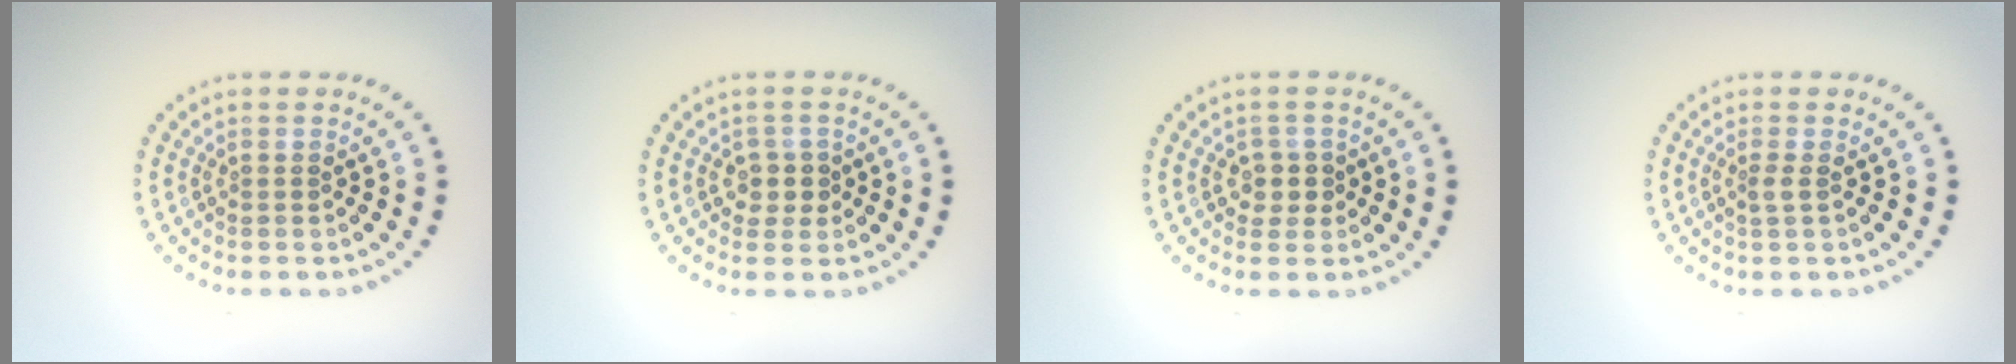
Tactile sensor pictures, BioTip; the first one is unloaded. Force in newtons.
{"total": 1.7, "press": 1.5, "slide": 0.9}
{"total": 1.7, "press": 1.5, "slide": 0.9}
{"total": 1.0, "press": 0.7, "slide": 0.7}